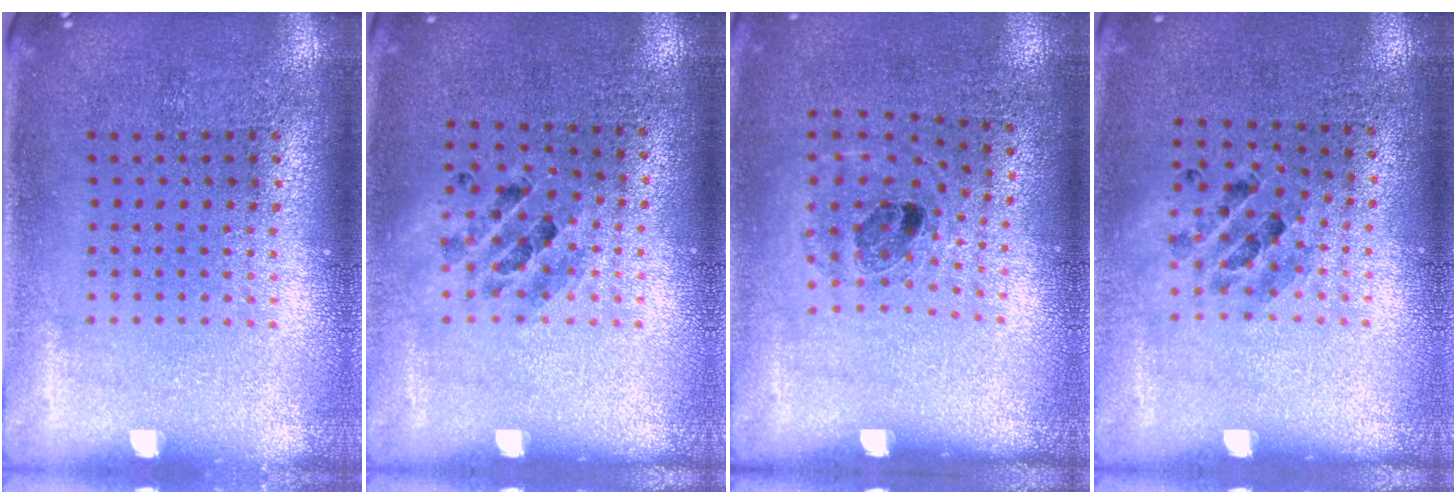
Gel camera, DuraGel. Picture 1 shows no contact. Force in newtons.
{"total": 0.9, "press": 0.9, "slide": 0.3}
{"total": 1.0, "press": 0.9, "slide": 0.6}
{"total": 0.8, "press": 0.8, "slide": 0.0}